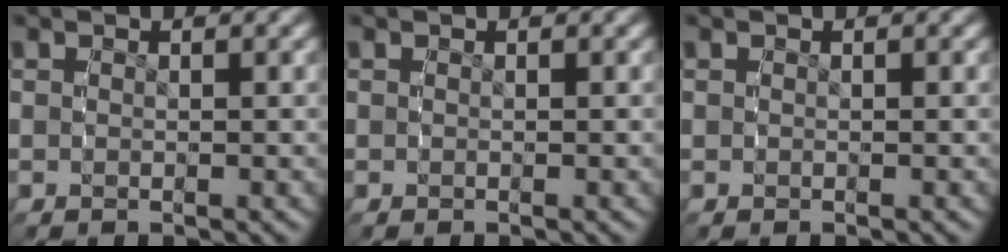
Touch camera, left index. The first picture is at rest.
{"total": 0.0}
{"total": 0.5, "force": [0.1, 0.5, 0.0], "torque": [-0.001, -0.001, 0.002]}